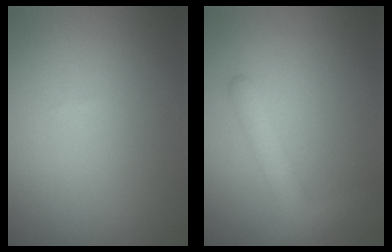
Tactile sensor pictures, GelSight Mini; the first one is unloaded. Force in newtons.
{"total": 3.7, "press": 3.7, "slide": 0.2}